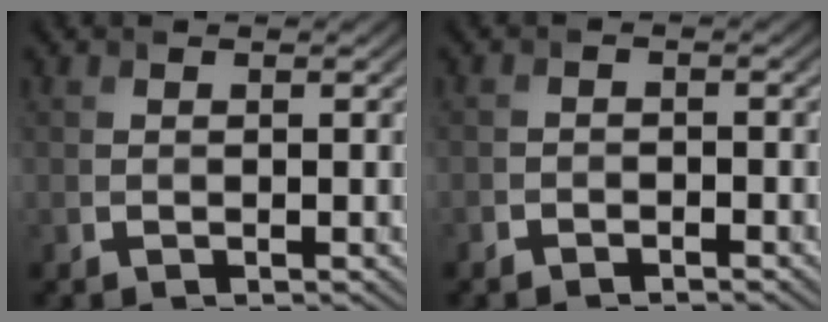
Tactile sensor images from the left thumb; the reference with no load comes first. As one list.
[{"total": 1.3, "force": [-1.3, 0.2, 0.0], "torque": [0.000, -0.002, -0.026]}]